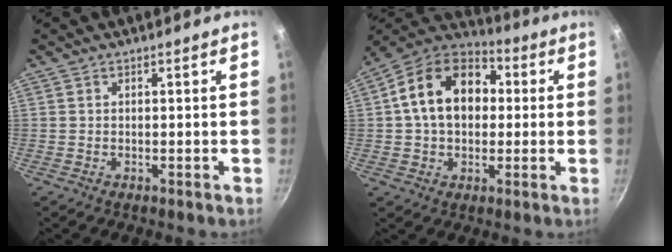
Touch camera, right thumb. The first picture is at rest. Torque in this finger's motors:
{"motor_torque": [0.69, 2.86, 0.64, -0.48, 0.30]}